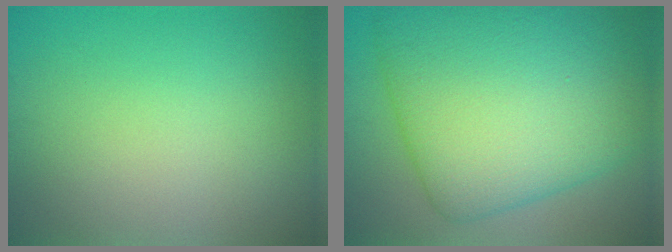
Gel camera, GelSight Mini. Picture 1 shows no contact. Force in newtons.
{"total": 13.6, "press": 13.6, "slide": 0.3}